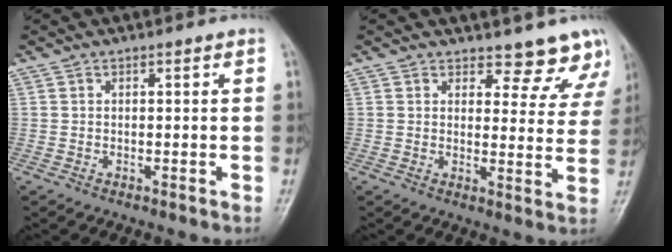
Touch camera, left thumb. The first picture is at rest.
{"total": 8.5, "force": [7.7, 3.6, 0.9], "torque": [0.038, -0.051, 0.070]}